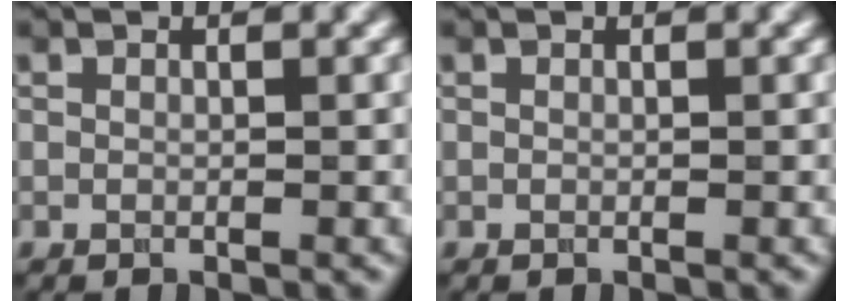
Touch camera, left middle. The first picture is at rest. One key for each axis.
{"total": 0.0}